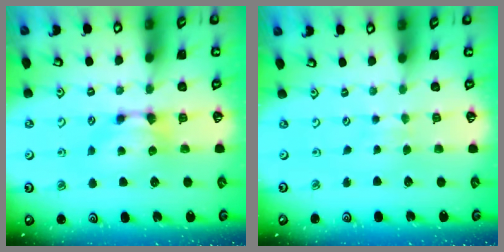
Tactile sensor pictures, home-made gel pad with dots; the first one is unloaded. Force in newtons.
{"total": 3.7, "press": 3.7, "slide": 0.1}